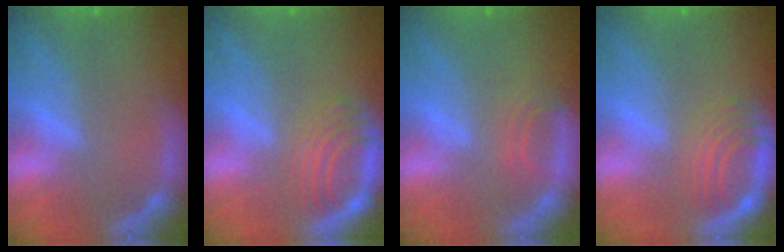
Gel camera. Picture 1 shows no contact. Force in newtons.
{"total": 5.5}
{"total": 1.9}
{"total": 5.0}